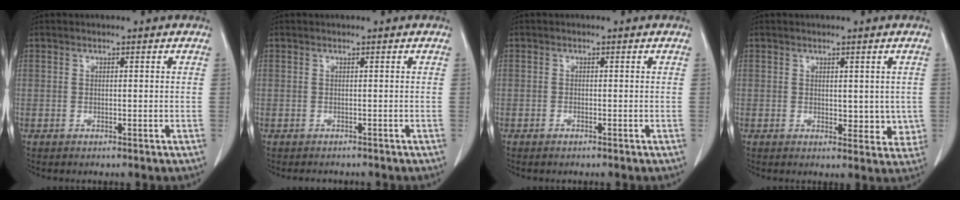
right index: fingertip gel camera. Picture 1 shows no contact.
{"total": 1.4, "force": [-1.2, 0.6, 0.2], "torque": [-0.001, -0.002, -0.014]}
{"total": 0.6, "force": [-0.5, 0.1, 0.2], "torque": [-0.008, 0.000, -0.007]}
{"total": 4.3, "force": [0.2, 2.6, 3.4], "torque": [-0.024, -0.007, 0.008]}